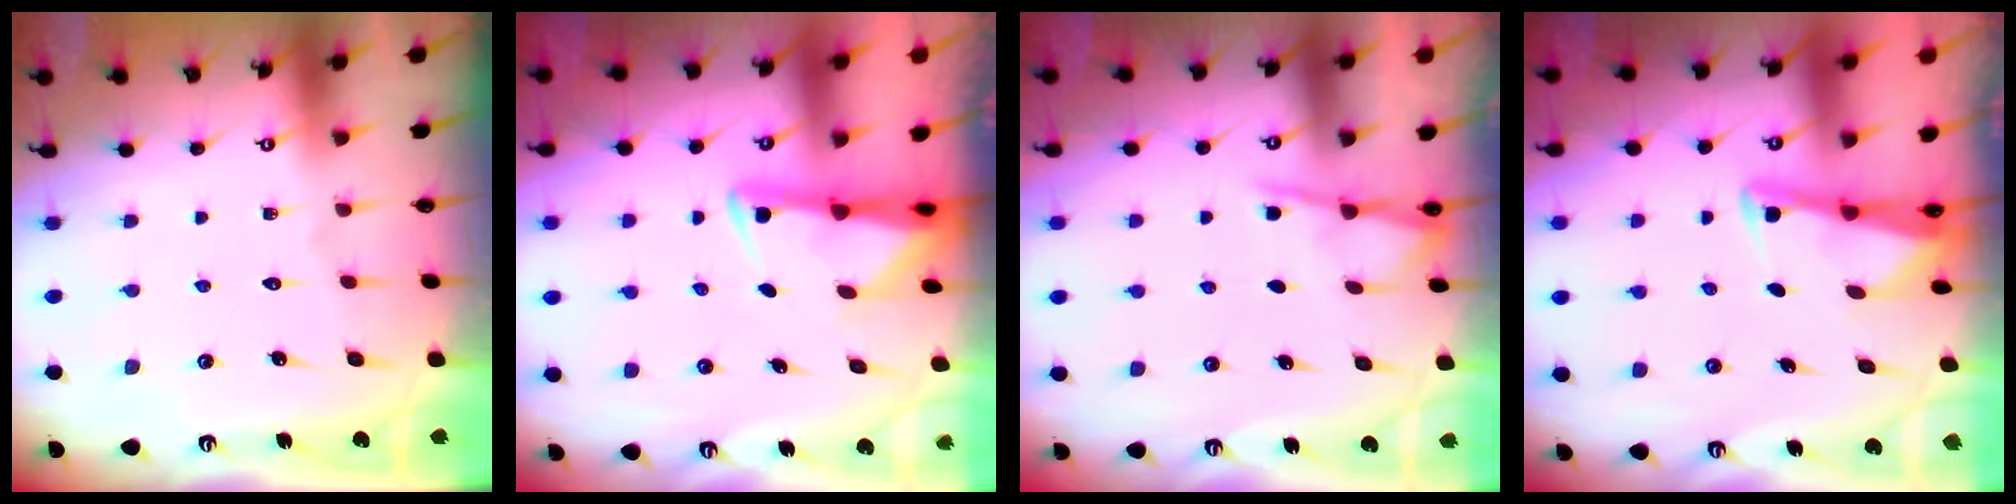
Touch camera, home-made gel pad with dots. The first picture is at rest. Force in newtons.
{"total": 3.0, "press": 3.0, "slide": 0.6}
{"total": 5.1, "press": 5.1, "slide": 0.5}
{"total": 2.7, "press": 2.7, "slide": 0.2}